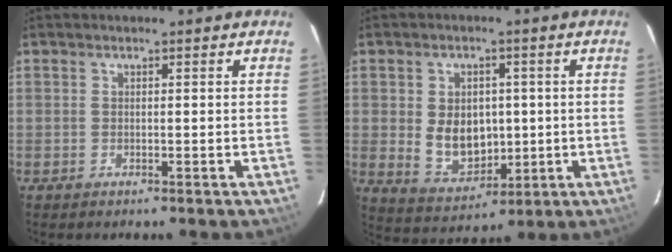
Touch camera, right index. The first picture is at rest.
{"total": 10.1, "force": [-0.1, 7.2, 7.1], "torque": [-0.144, -0.002, 0.019]}